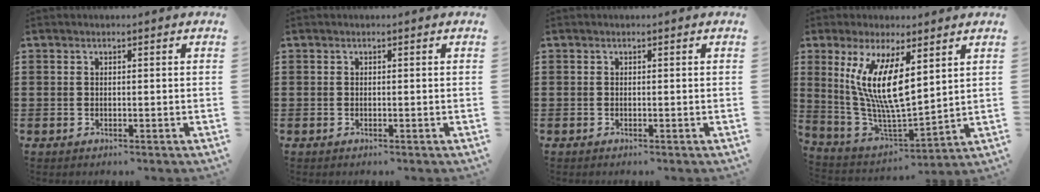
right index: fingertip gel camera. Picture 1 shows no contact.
{"total": 0.0}
{"total": 0.0}
{"total": 11.0, "force": [3.5, 3.0, 10.0], "torque": [-0.216, -0.022, 0.062]}